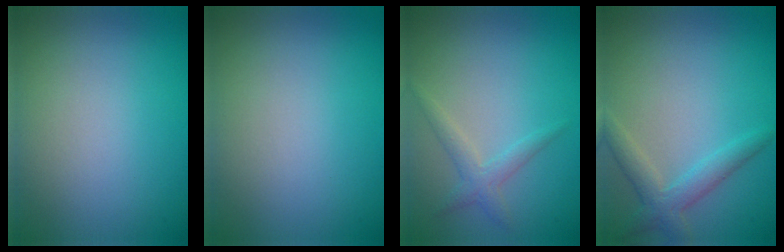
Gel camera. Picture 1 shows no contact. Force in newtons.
{"total": 0.0}
{"total": 1.8, "press": 1.8, "slide": 0.1}
{"total": 2.7, "press": 2.7, "slide": 0.3}